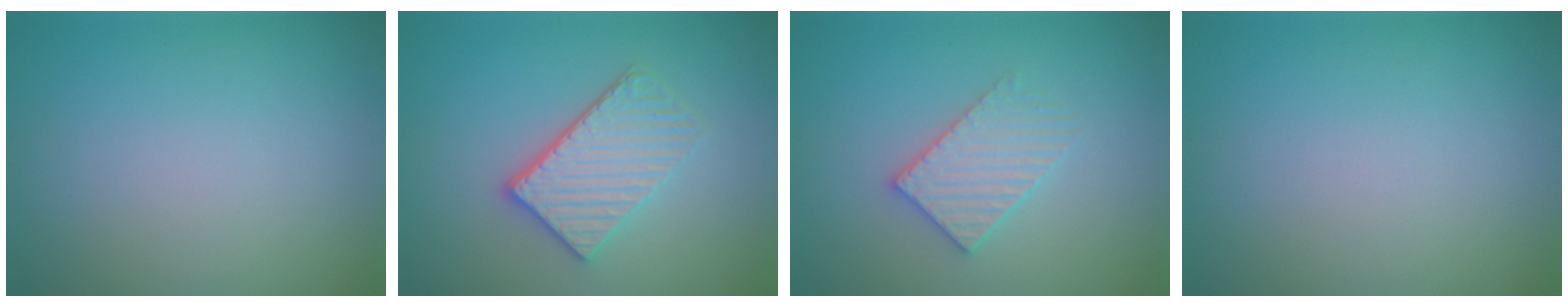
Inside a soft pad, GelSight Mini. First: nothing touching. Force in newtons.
{"total": 3.7, "press": 3.2, "slide": 1.9}
{"total": 3.0, "press": 3.0, "slide": 0.5}
{"total": 0.0}